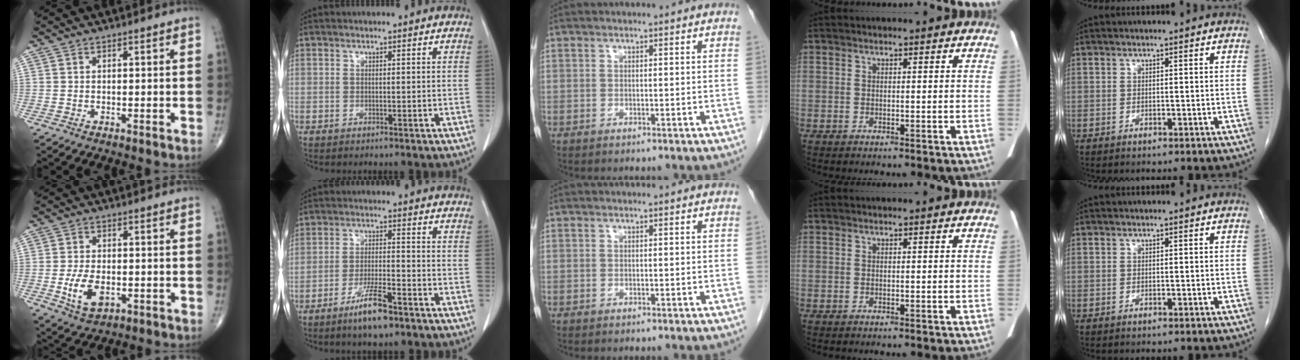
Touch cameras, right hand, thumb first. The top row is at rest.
{"thumb": {"total": 7.2, "force": [-1.9, 4.1, 5.6], "torque": [-0.102, -0.001, -0.026]}, "index": {"total": 6.9, "force": [-4.8, 1.0, 4.9], "torque": [-0.095, -0.007, -0.082]}}